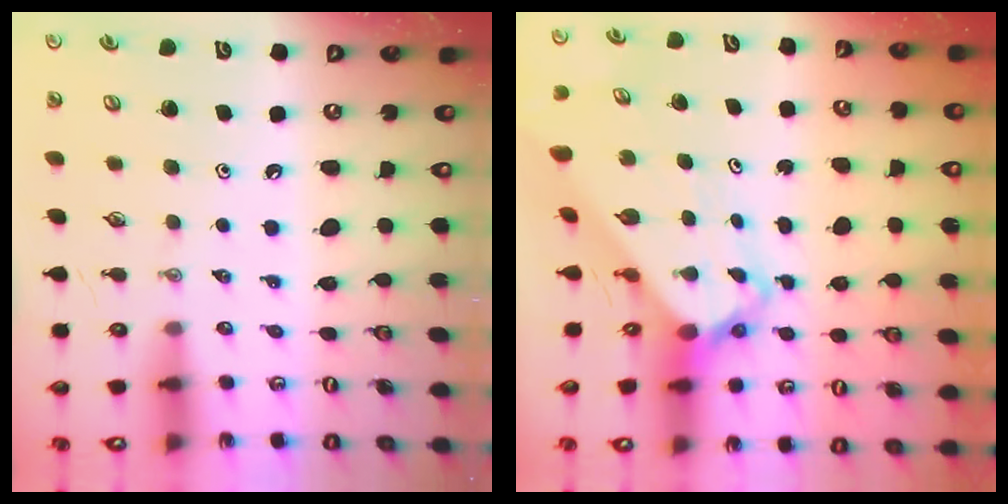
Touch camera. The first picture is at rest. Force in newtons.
{"total": 4.8, "press": 4.7, "slide": 0.5}